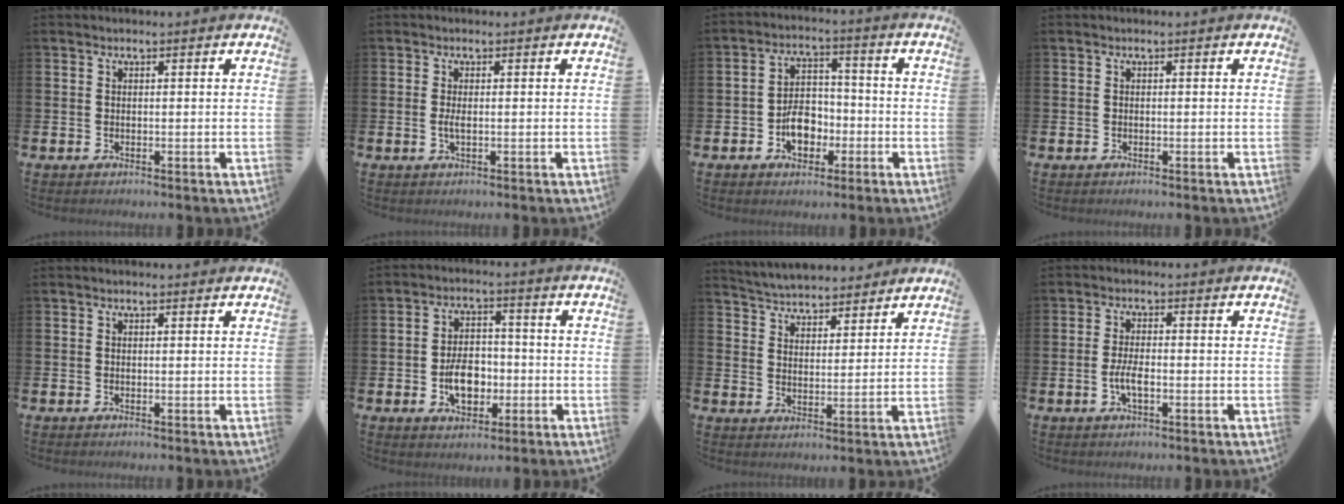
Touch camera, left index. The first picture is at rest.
{"total": 1.4, "force": [-0.2, 0.5, 1.3], "torque": [-0.022, -0.001, -0.005]}
{"total": 6.0, "force": [-2.1, 4.2, 3.8], "torque": [-0.049, 0.008, -0.043]}
{"total": 0.0}
{"total": 0.0}
{"total": 6.0, "force": [-1.4, 4.0, 4.2], "torque": [-0.057, 0.004, -0.030]}
{"total": 4.9, "force": [4.7, 1.0, 0.0], "torque": [-0.014, -0.030, 0.083]}
{"total": 3.3, "force": [-0.9, 1.2, 2.9], "torque": [-0.055, 0.000, -0.019]}